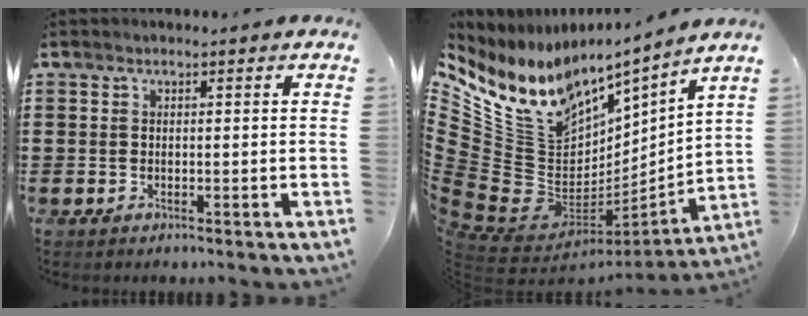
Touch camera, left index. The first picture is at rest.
{"total": 12.4, "force": [6.2, 8.7, 6.2], "torque": [-0.163, -0.072, 0.105]}